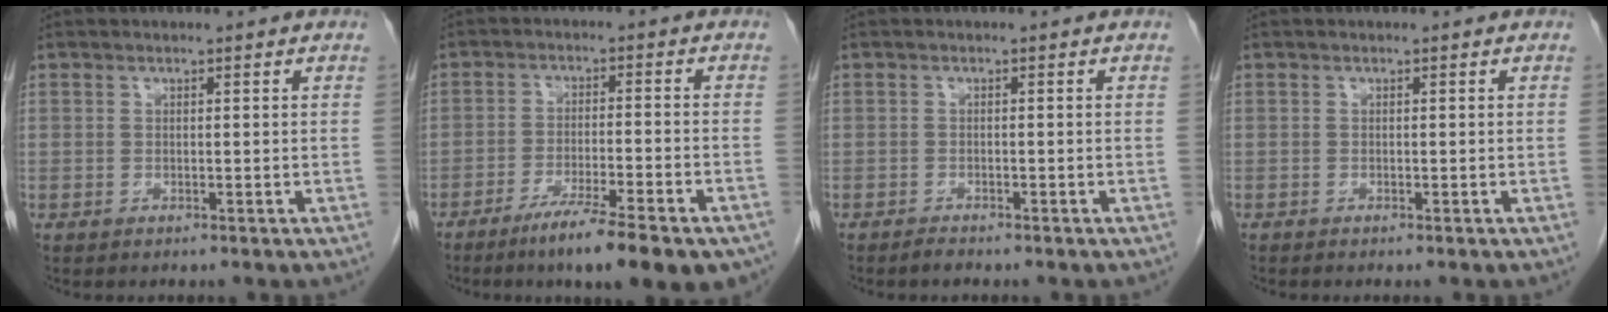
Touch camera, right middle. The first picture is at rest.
{"total": 14.2, "force": [-10.3, 1.8, 9.7], "torque": [-0.108, -0.016, -0.153]}
{"total": 1.0, "force": [-0.9, 0.2, 0.3], "torque": [-0.007, -0.001, -0.013]}
{"total": 0.0}